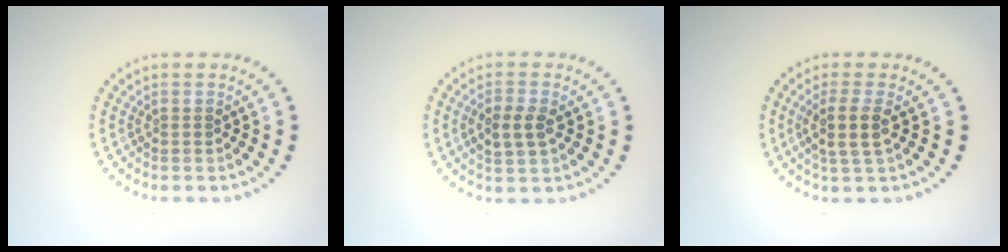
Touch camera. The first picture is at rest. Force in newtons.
{"total": 2.5, "press": 2.5, "slide": 0.3}
{"total": 2.7, "press": 2.3, "slide": 1.5}